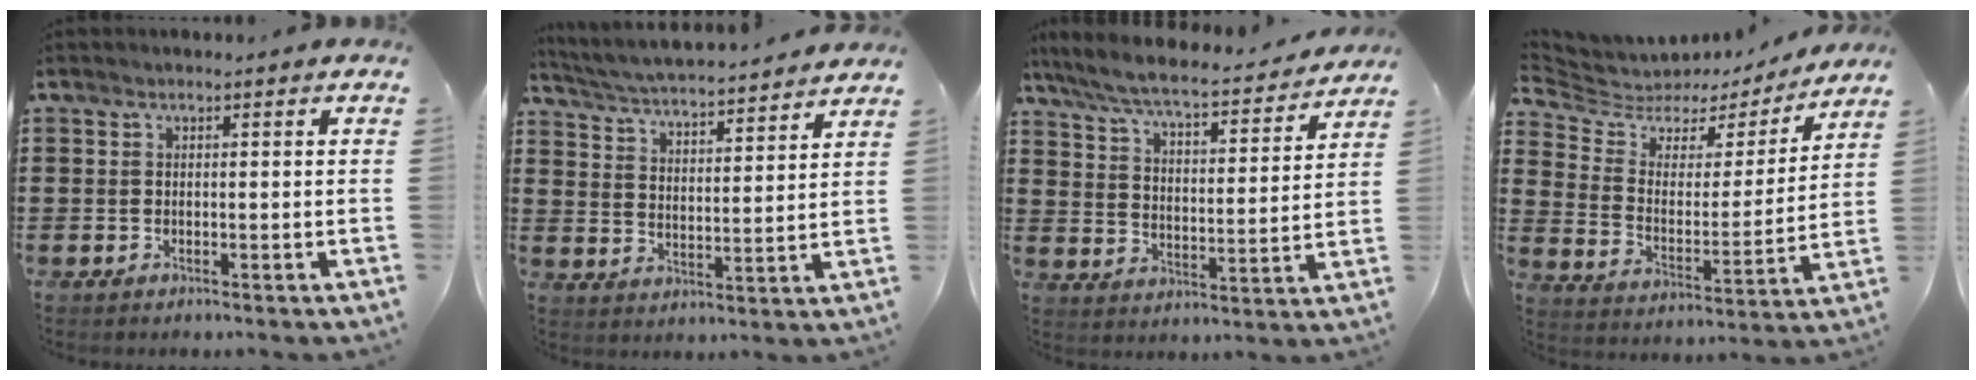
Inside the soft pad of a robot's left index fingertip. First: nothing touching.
{"total": 4.3, "force": [4.2, -0.5, 0.9], "torque": [-0.038, -0.035, 0.067]}
{"total": 6.1, "force": [5.6, 0.2, 2.4], "torque": [-0.073, -0.039, 0.089]}
{"total": 4.7, "force": [3.8, 2.6, 1.0], "torque": [-0.052, -0.027, 0.059]}